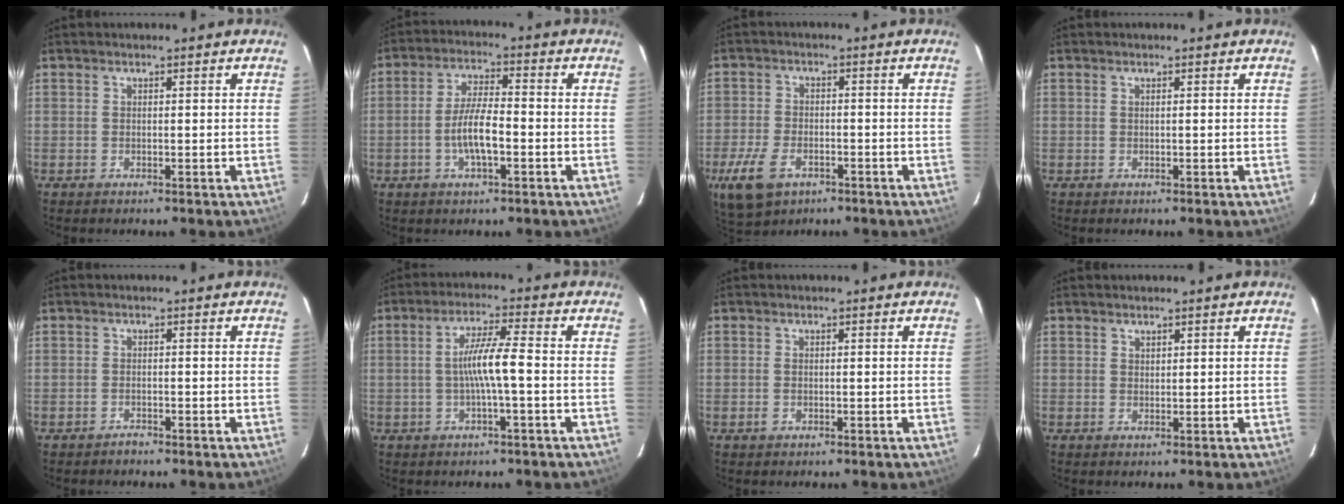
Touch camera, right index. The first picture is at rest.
{"total": 7.3, "force": [-2.3, 2.0, 6.6], "torque": [-0.129, 0.002, -0.040]}
{"total": 10.1, "force": [-5.3, 5.9, 6.2], "torque": [-0.155, -0.017, -0.093]}
{"total": 0.0}
{"total": 1.2, "force": [-1.1, 0.4, 0.1], "torque": [-0.003, 0.002, -0.019]}
{"total": 6.3, "force": [-1.1, -0.3, 6.2], "torque": [-0.120, 0.005, -0.019]}
{"total": 1.1, "force": [-0.4, 0.8, 0.8], "torque": [-0.018, 0.000, -0.007]}
{"total": 0.8, "force": [0.7, 0.3, 0.1], "torque": [-0.002, 0.002, 0.014]}